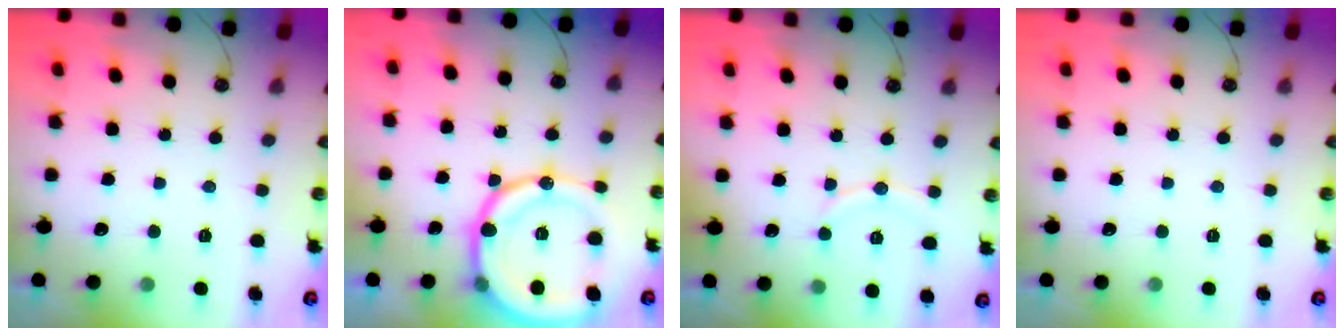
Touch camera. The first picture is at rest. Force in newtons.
{"total": 20.6, "press": 20.2, "slide": 3.9}
{"total": 6.7, "press": 6.7, "slide": 0.7}
{"total": 0.0}